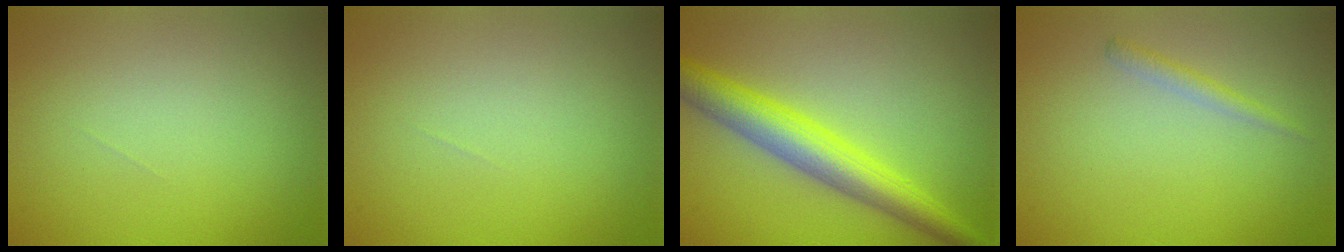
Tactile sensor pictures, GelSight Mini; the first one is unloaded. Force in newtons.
{"total": 0.0}
{"total": 5.9, "press": 5.9, "slide": 0.0}
{"total": 1.1, "press": 1.1, "slide": 0.0}